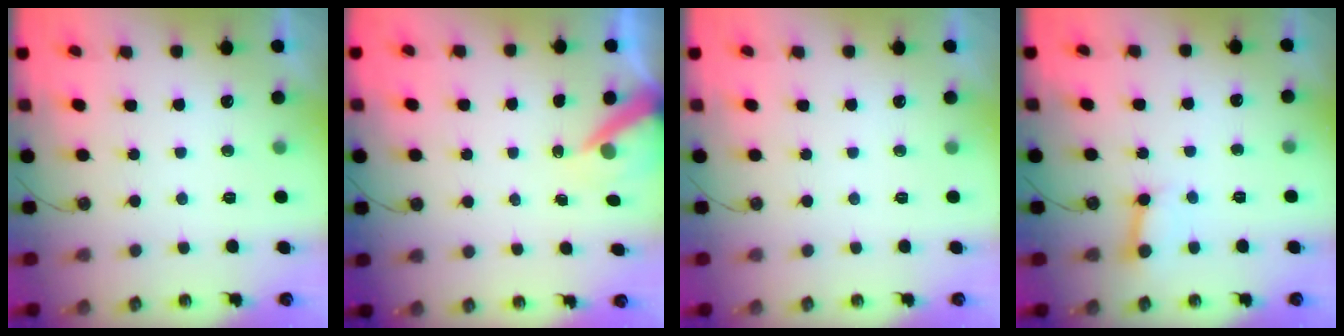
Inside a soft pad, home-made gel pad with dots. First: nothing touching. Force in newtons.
{"total": 7.1, "press": 7.1, "slide": 0.2}
{"total": 0.0}
{"total": 4.0, "press": 4.0, "slide": 0.6}